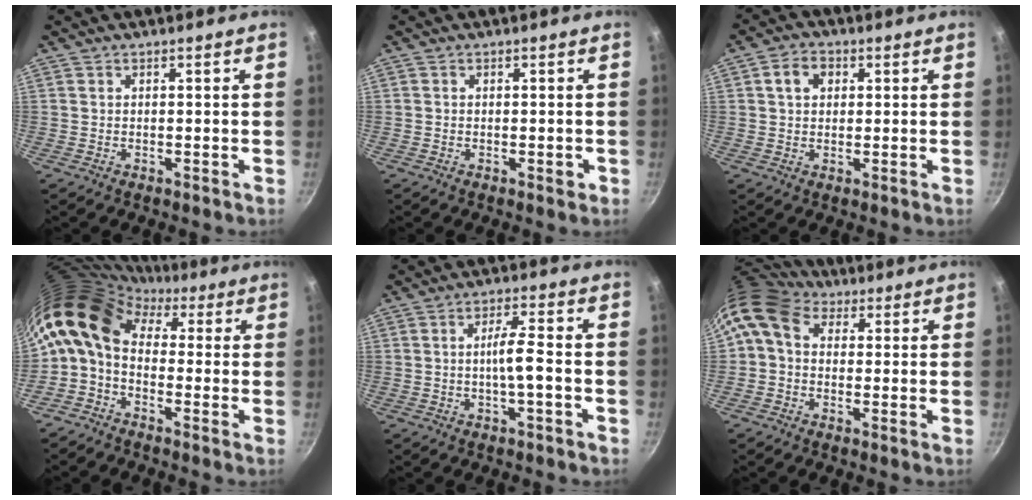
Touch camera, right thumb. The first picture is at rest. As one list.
[{"total": 1.3, "force": [-0.5, 0.7, 1.0], "torque": [-0.011, 0.003, -0.009]}, {"total": 4.9, "force": [1.4, 3.8, 2.8], "torque": [-0.032, 0.006, 0.018]}, {"total": 14.0, "force": [2.4, 9.5, 10.0], "torque": [-0.190, 0.028, 0.015]}, {"total": 4.8, "force": [-1.3, 0.6, 4.6], "torque": [-0.087, 0.021, -0.025]}, {"total": 9.4, "force": [2.9, 7.0, 5.6], "torque": [-0.098, 0.018, 0.033]}]